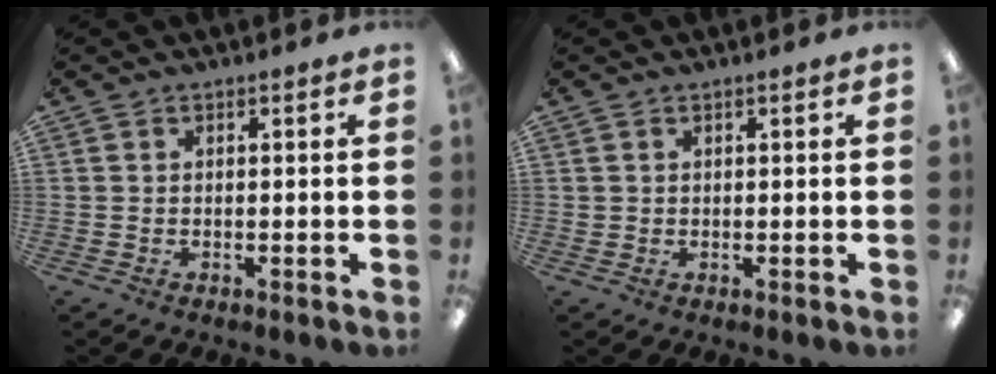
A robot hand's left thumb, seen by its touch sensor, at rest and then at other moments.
{"total": 0.8, "force": [0.4, 0.6, 0.0], "torque": [-0.001, 0.003, 0.008]}